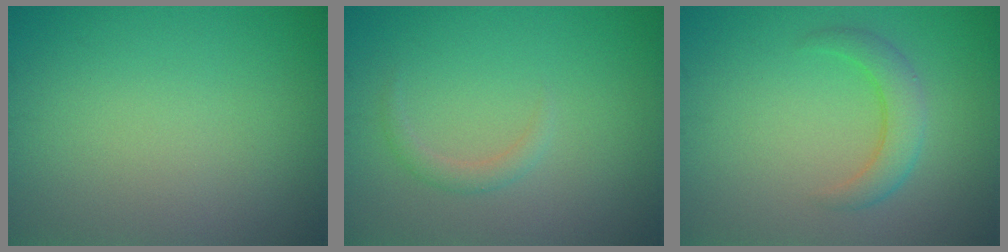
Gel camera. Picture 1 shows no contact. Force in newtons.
{"total": 1.2, "press": 1.2, "slide": 0.1}
{"total": 2.8, "press": 2.7, "slide": 0.2}